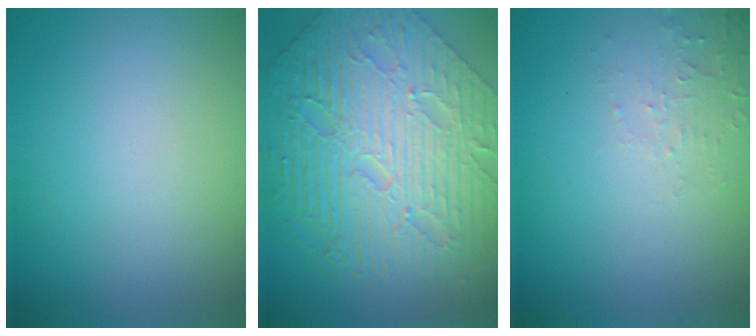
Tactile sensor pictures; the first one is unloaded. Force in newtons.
{"total": 10.5, "press": 7.2, "slide": 7.7}
{"total": 1.5, "press": 1.5, "slide": 0.3}